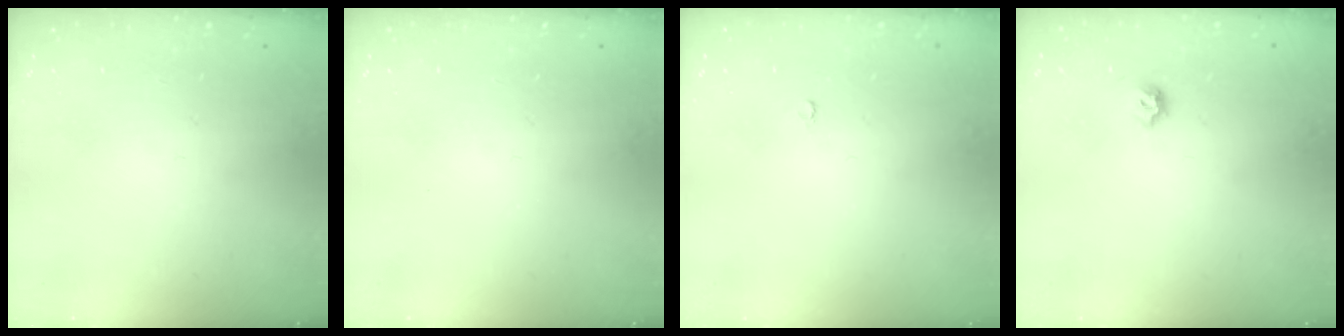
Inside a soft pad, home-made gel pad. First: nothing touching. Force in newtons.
{"total": 0.0}
{"total": 2.1, "press": 2.1, "slide": 0.2}
{"total": 3.8, "press": 3.8, "slide": 0.8}